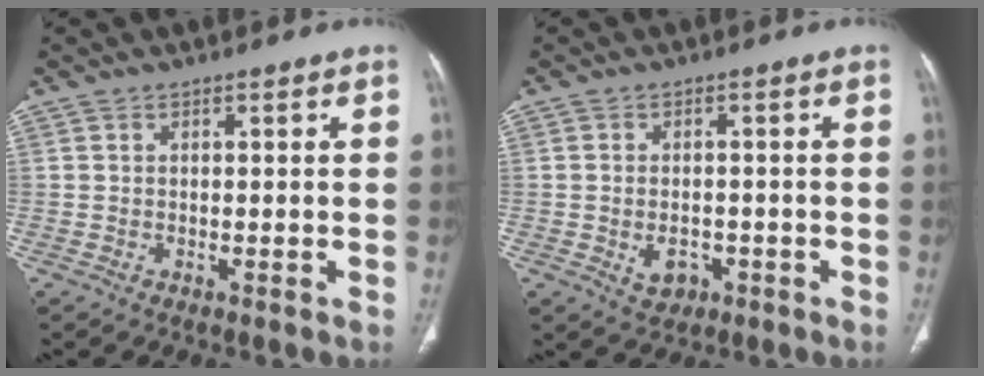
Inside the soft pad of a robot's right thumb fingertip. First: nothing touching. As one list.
[{"total": 4.0, "force": [-1.3, 2.9, 2.4], "torque": [-0.032, 0.007, -0.012]}]